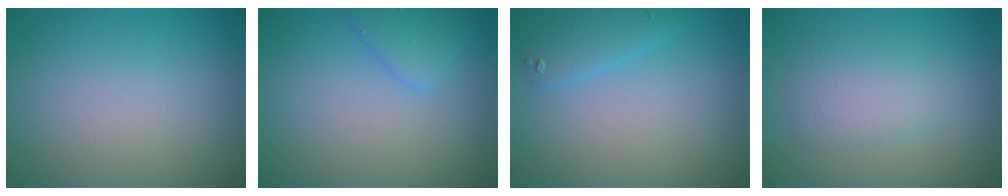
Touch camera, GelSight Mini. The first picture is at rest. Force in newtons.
{"total": 2.0, "press": 2.0, "slide": 0.0}
{"total": 2.1, "press": 2.1, "slide": 0.2}
{"total": 3.0, "press": 3.0, "slide": 0.1}